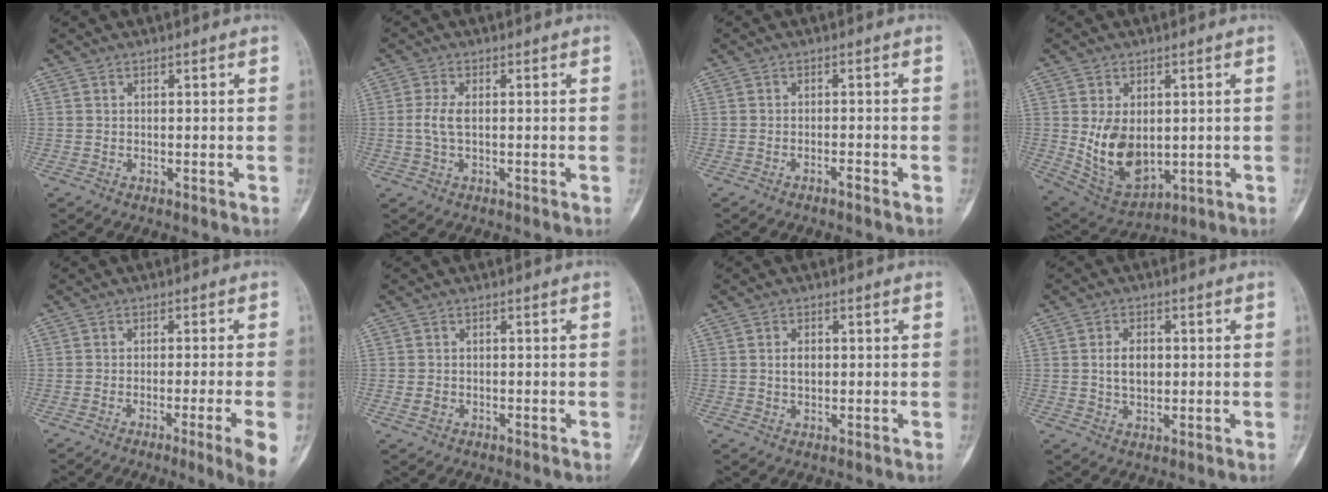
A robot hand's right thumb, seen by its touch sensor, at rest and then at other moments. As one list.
[{"total": 3.5, "force": [-0.1, 1.5, 3.1], "torque": [-0.082, 0.002, -0.003]}, {"total": 1.2, "force": [-1.0, 0.0, 0.6], "torque": [-0.013, 0.011, -0.017]}, {"total": 11.5, "force": [0.3, 7.6, 8.6], "torque": [-0.126, -0.013, 0.032]}, {"total": 6.8, "force": [-3.1, -1.0, 6.0], "torque": [-0.088, -0.005, -0.049]}, {"total": 1.7, "force": [-0.5, 1.3, 0.8], "torque": [-0.009, 0.005, -0.007]}, {"total": 2.6, "force": [0.2, 1.8, 2.0], "torque": [-0.026, 0.001, 0.004]}, {"total": 5.0, "force": [0.4, 3.4, 3.7], "torque": [-0.053, 0.001, 0.007]}]